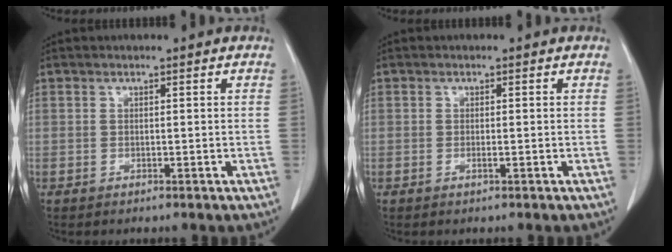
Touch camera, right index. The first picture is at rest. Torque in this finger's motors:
{"motor_torque": [-0.13, -0.05, 0.01, -0.01]}